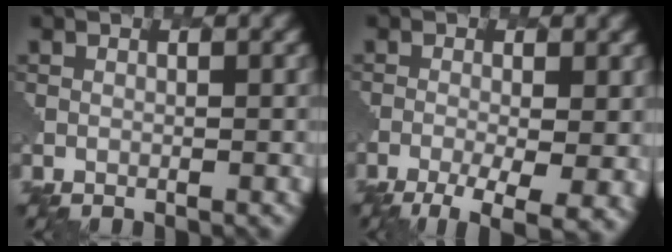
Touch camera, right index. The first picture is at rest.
{"total": 6.7, "force": [-3.1, 2.3, 5.5], "torque": [-0.095, -0.016, -0.040]}